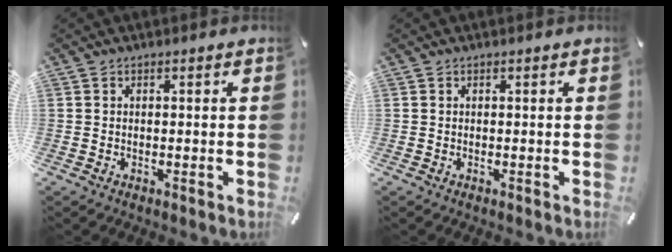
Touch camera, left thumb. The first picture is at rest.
{"total": 0.0}